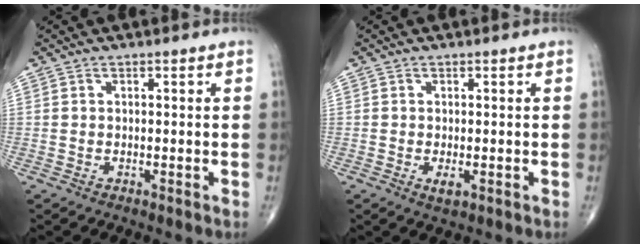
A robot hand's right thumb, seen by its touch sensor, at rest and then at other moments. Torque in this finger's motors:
{"motor_torque": [-0.10, 0.33, 0.14, 0.17, 0.08]}